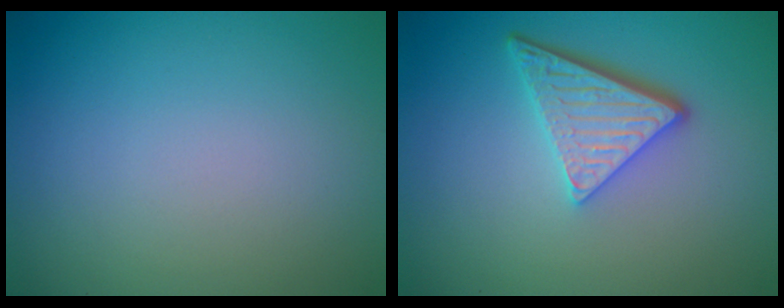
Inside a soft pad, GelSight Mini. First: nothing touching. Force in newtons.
{"total": 4.7, "press": 3.5, "slide": 3.1}